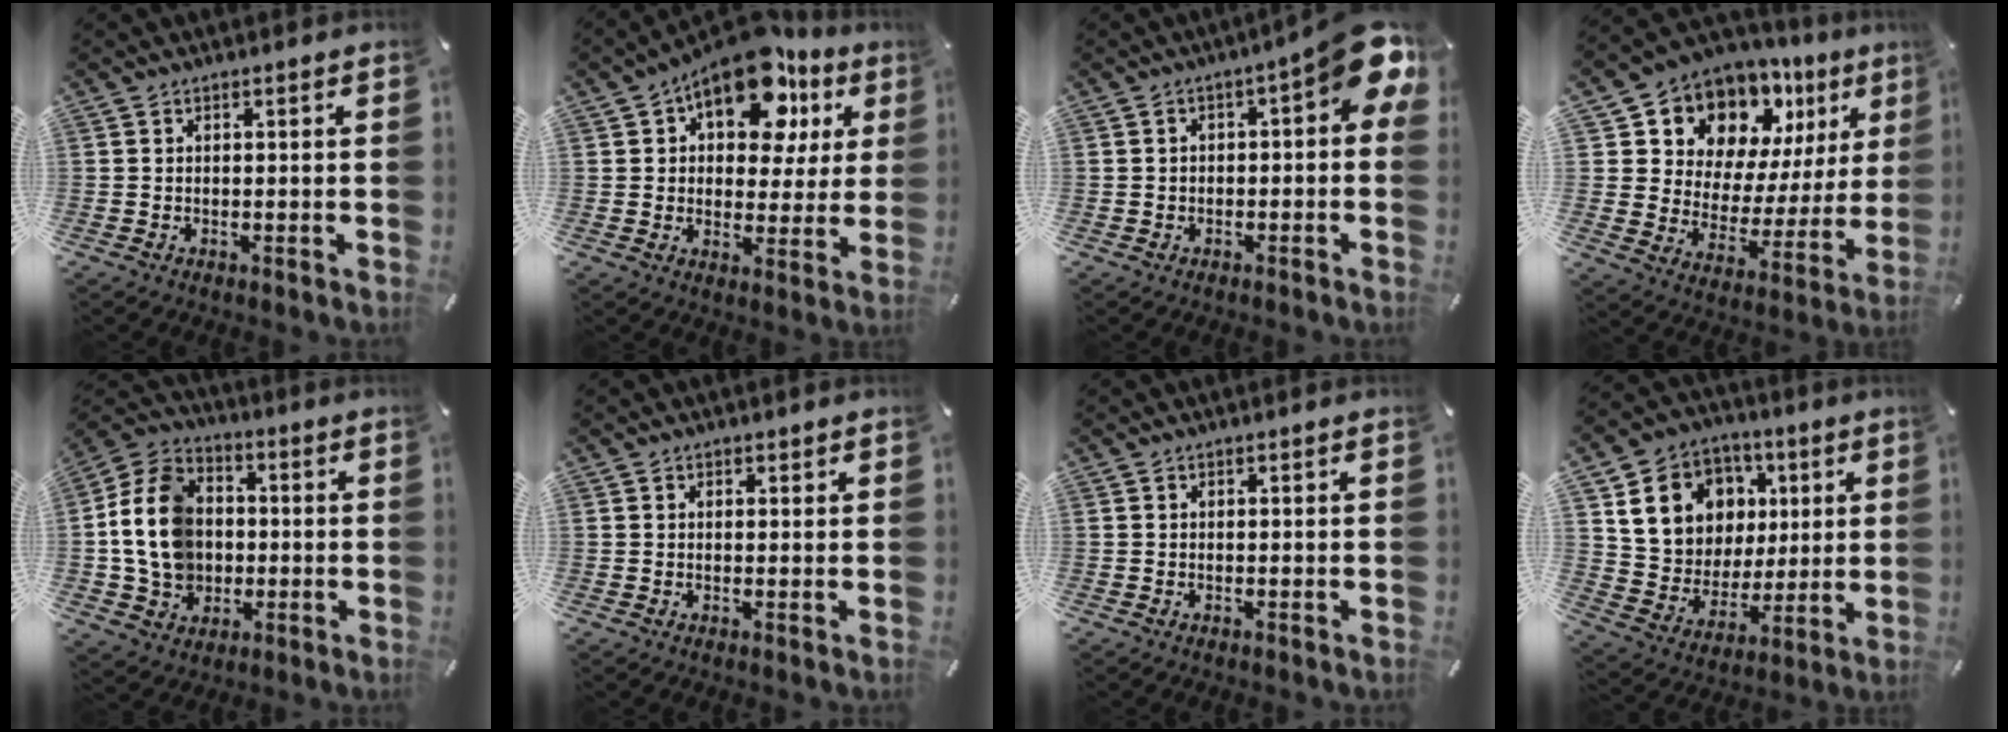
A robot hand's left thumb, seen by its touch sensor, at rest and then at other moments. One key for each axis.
{"total": 15.9, "fx": 9.1, "fy": 8.6, "fz": 9.9, "tx": -0.146, "ty": -0.040, "tz": 0.156}
{"total": 8.9, "fx": 2.0, "fy": 3.6, "fz": 7.9, "tx": -0.103, "ty": -0.019, "tz": 0.033}
{"total": 12.0, "fx": 9.9, "fy": 6.7, "fz": 1.3, "tx": -0.029, "ty": -0.107, "tz": 0.176}
{"total": 14.8, "fx": -0.5, "fy": 12.6, "fz": 7.7, "tx": -0.183, "ty": 0.016, "tz": -0.005}
{"total": 0.7, "fx": 0.5, "fy": 0.6, "fz": 0.0, "tx": 0.001, "ty": 0.003, "tz": 0.009}
{"total": 0.0}
{"total": 15.5, "fx": 5.5, "fy": 13.5, "fz": 5.2, "tx": -0.083, "ty": -0.017, "tz": 0.113}